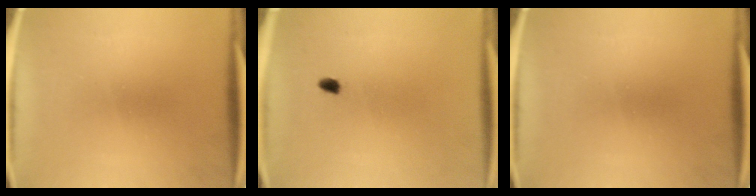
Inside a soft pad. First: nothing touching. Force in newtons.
{"total": 1.2}
{"total": 0.0}